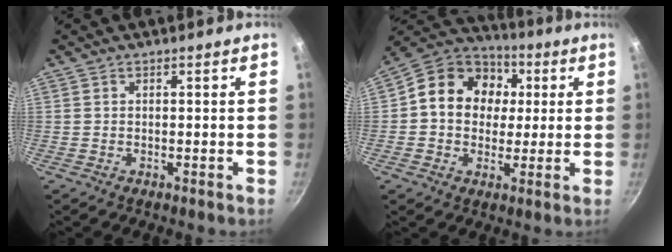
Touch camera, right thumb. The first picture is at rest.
{"total": 15.1, "force": [2.4, 12.4, 8.2], "torque": [-0.103, 0.020, 0.021]}